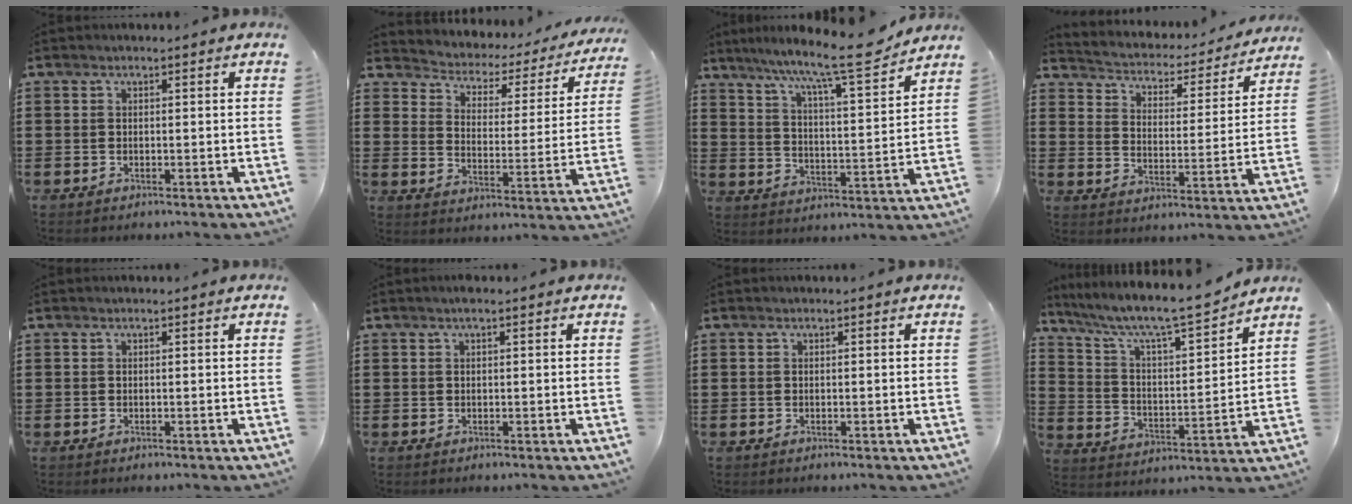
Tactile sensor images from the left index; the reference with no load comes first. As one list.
[{"total": 2.3, "force": [2.0, 1.0, 0.2], "torque": [-0.024, -0.026, 0.022]}, {"total": 10.9, "force": [9.4, 0.0, 5.5], "torque": [-0.116, -0.063, 0.149]}, {"total": 2.4, "force": [2.3, 0.7, 0.2], "torque": [-0.024, -0.030, 0.028]}, {"total": 0.0}, {"total": 0.8, "force": [0.4, 0.1, 0.7], "torque": [-0.014, 0.000, 0.007]}, {"total": 0.0}, {"total": 7.6, "force": [6.5, 0.7, 3.9], "torque": [-0.104, -0.045, 0.104]}]